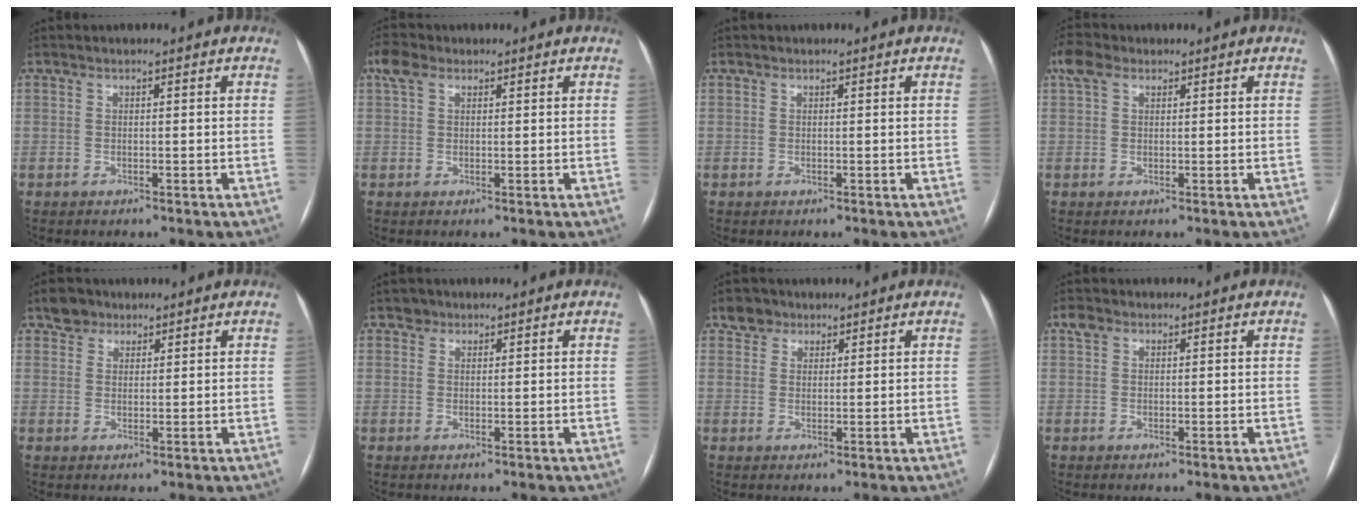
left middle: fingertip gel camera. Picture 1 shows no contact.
{"total": 3.0, "force": [1.7, 1.9, 1.7], "torque": [-0.044, 0.025, 0.036]}
{"total": 0.0}
{"total": 3.5, "force": [2.0, 2.1, 1.9], "torque": [-0.048, 0.027, 0.042]}
{"total": 3.2, "force": [2.3, 2.2, 0.4], "torque": [-0.005, 0.011, 0.035]}
{"total": 1.4, "force": [1.0, 1.0, -0.1], "torque": [0.010, 0.002, 0.010]}
{"total": 3.0, "force": [2.1, 2.1, 0.3], "torque": [-0.004, 0.011, 0.031]}
{"total": 1.6, "force": [0.9, 1.2, 0.6], "torque": [-0.012, 0.015, 0.015]}